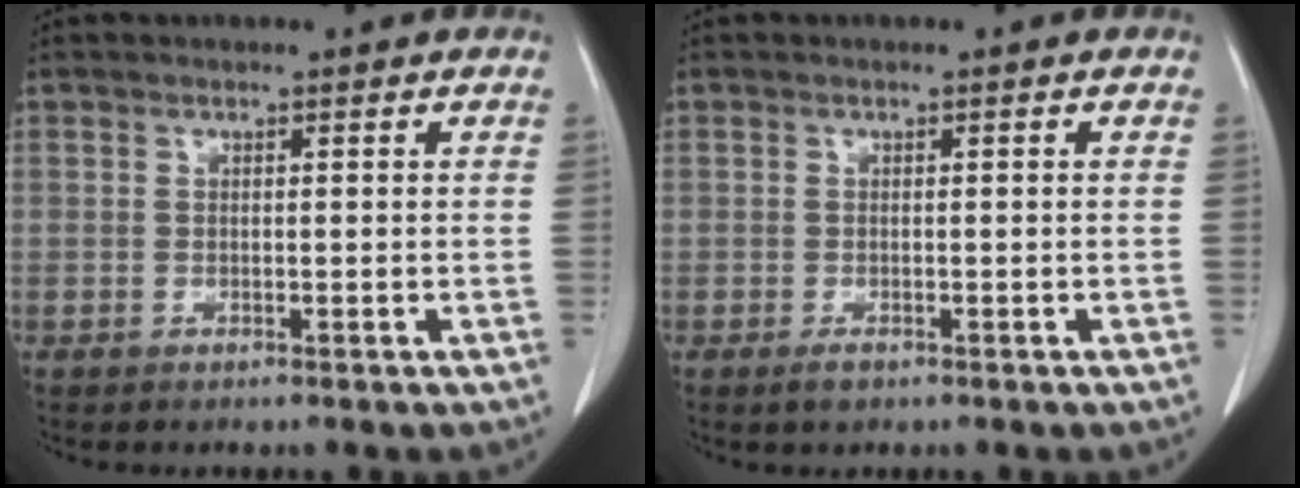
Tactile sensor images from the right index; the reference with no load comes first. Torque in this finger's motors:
{"motor_torque": [-0.12, -0.08, -0.04, -0.03]}